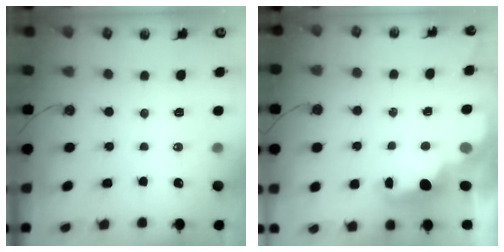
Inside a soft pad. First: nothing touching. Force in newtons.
{"total": 2.8, "press": 2.7, "slide": 0.9}